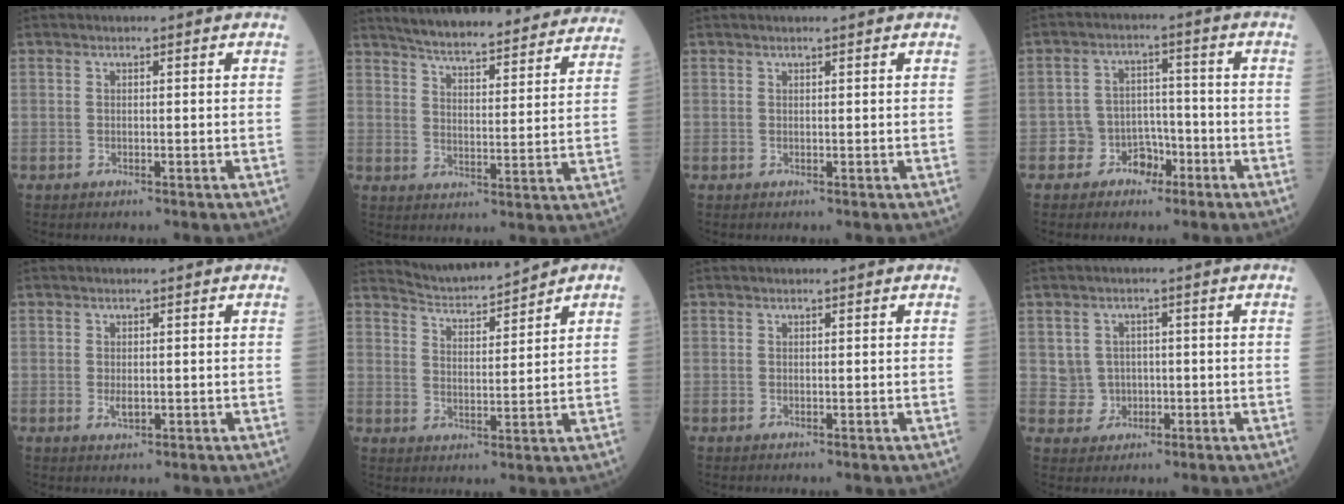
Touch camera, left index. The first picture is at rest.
{"total": 27.1, "force": [24.8, 3.9, 10.1], "torque": [-0.149, -0.037, 0.311]}
{"total": 1.4, "force": [1.3, -0.2, 0.7], "torque": [-0.006, 0.011, 0.023]}
{"total": 4.8, "force": [-2.7, 3.9, 0.8], "torque": [-0.003, 0.019, -0.043]}
{"total": 1.3, "force": [0.0, 0.7, 1.1], "torque": [-0.022, -0.003, 0.003]}
{"total": 6.5, "force": [6.5, -0.3, 0.8], "torque": [-0.026, 0.008, 0.126]}
{"total": 0.6, "force": [0.5, 0.0, 0.2], "torque": [-0.004, 0.004, 0.010]}
{"total": 3.4, "force": [-0.1, 3.4, 0.2], "torque": [0.003, 0.009, 0.002]}